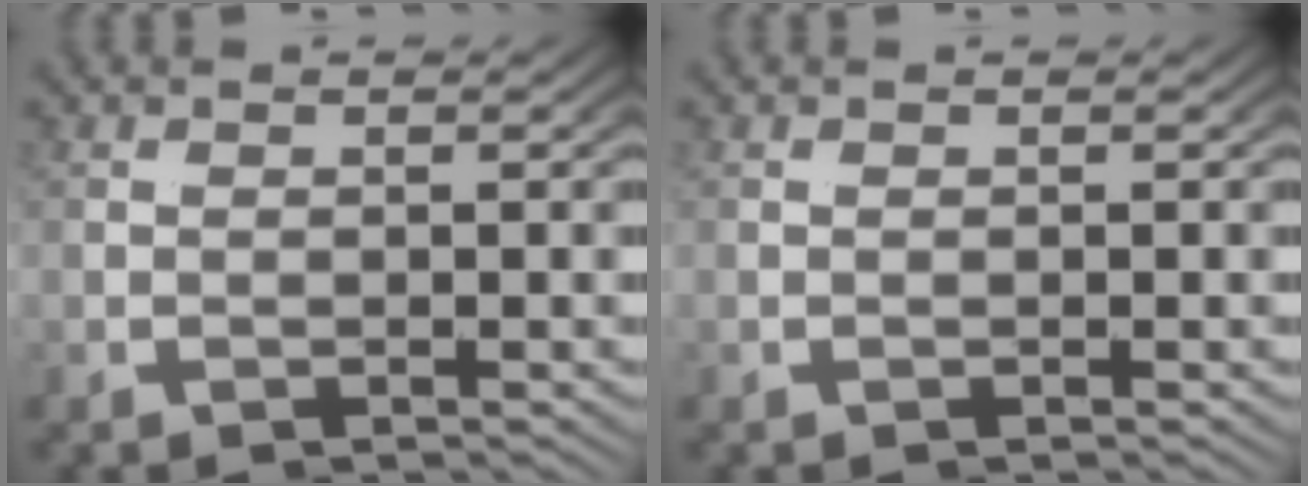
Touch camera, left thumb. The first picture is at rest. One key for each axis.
{"total": 0.0}